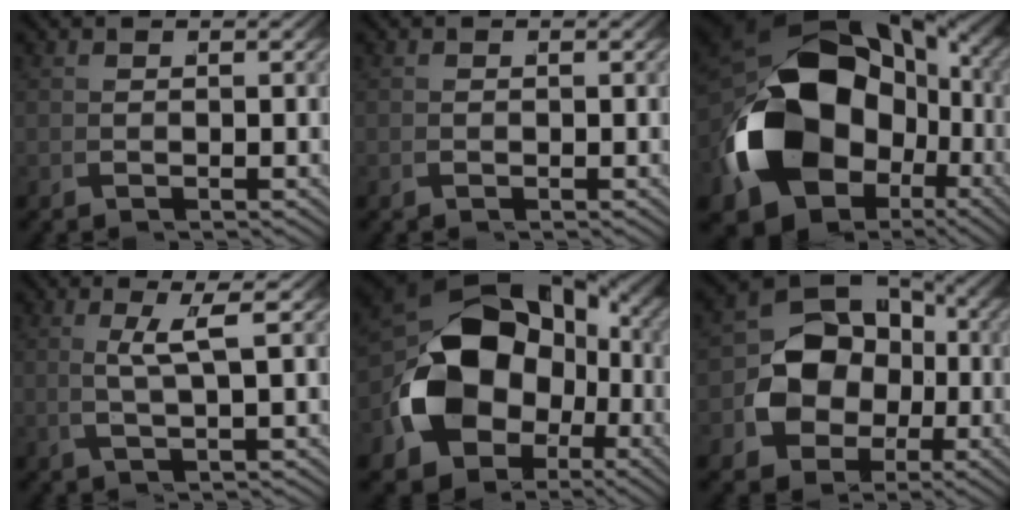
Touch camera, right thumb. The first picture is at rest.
{"total": 0.0}
{"total": 20.8, "force": [-2.4, 14.0, 15.1], "torque": [-0.306, -0.064, -0.012]}
{"total": 3.4, "force": [1.0, 0.4, 3.2], "torque": [-0.068, 0.004, 0.023]}
{"total": 16.7, "force": [-2.1, 12.2, 11.2], "torque": [-0.236, -0.052, -0.013]}
{"total": 11.8, "force": [-1.1, 9.2, 7.4], "torque": [-0.154, -0.038, -0.004]}